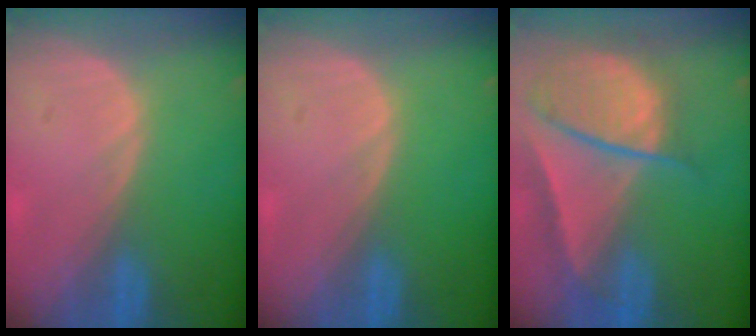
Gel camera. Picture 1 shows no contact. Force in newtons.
{"total": 0.0}
{"total": 9.8, "press": 8.2, "slide": 5.3}